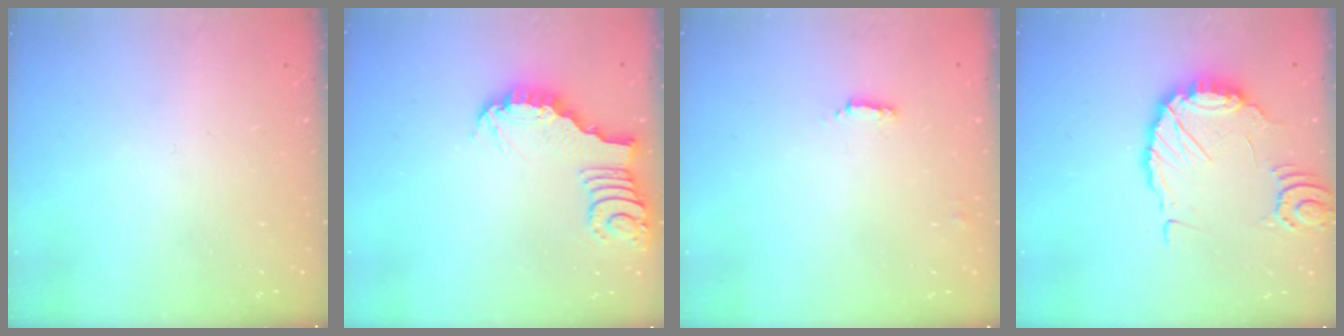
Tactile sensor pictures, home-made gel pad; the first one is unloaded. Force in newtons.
{"total": 3.2, "press": 3.2, "slide": 0.2}
{"total": 1.4, "press": 1.4, "slide": 0.4}
{"total": 11.9, "press": 11.8, "slide": 1.3}